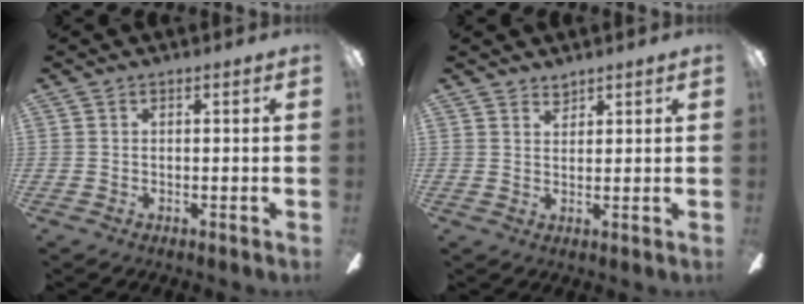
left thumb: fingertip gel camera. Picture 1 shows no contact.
{"total": 2.5, "force": [2.4, 0.9, 0.0], "torque": [0.006, -0.015, 0.044]}